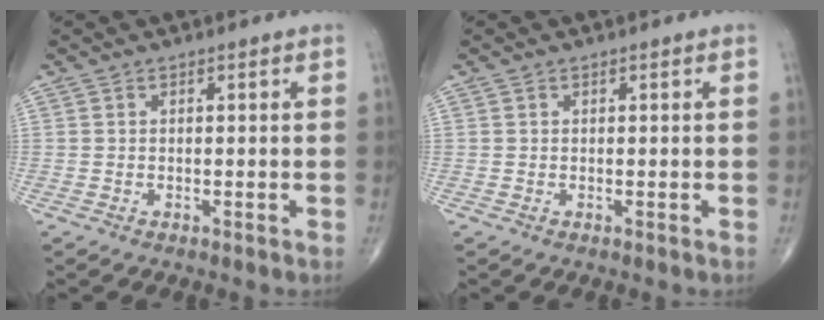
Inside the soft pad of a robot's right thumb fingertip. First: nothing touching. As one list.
[{"total": 0.0}]